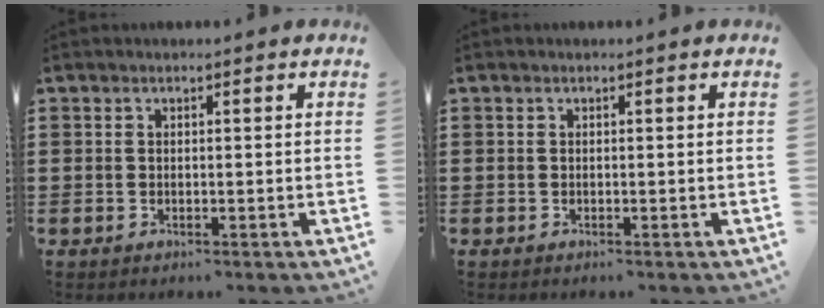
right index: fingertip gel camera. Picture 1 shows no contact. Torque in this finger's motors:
{"motor_torque": [-0.02, 0.04, -0.01, -0.01]}